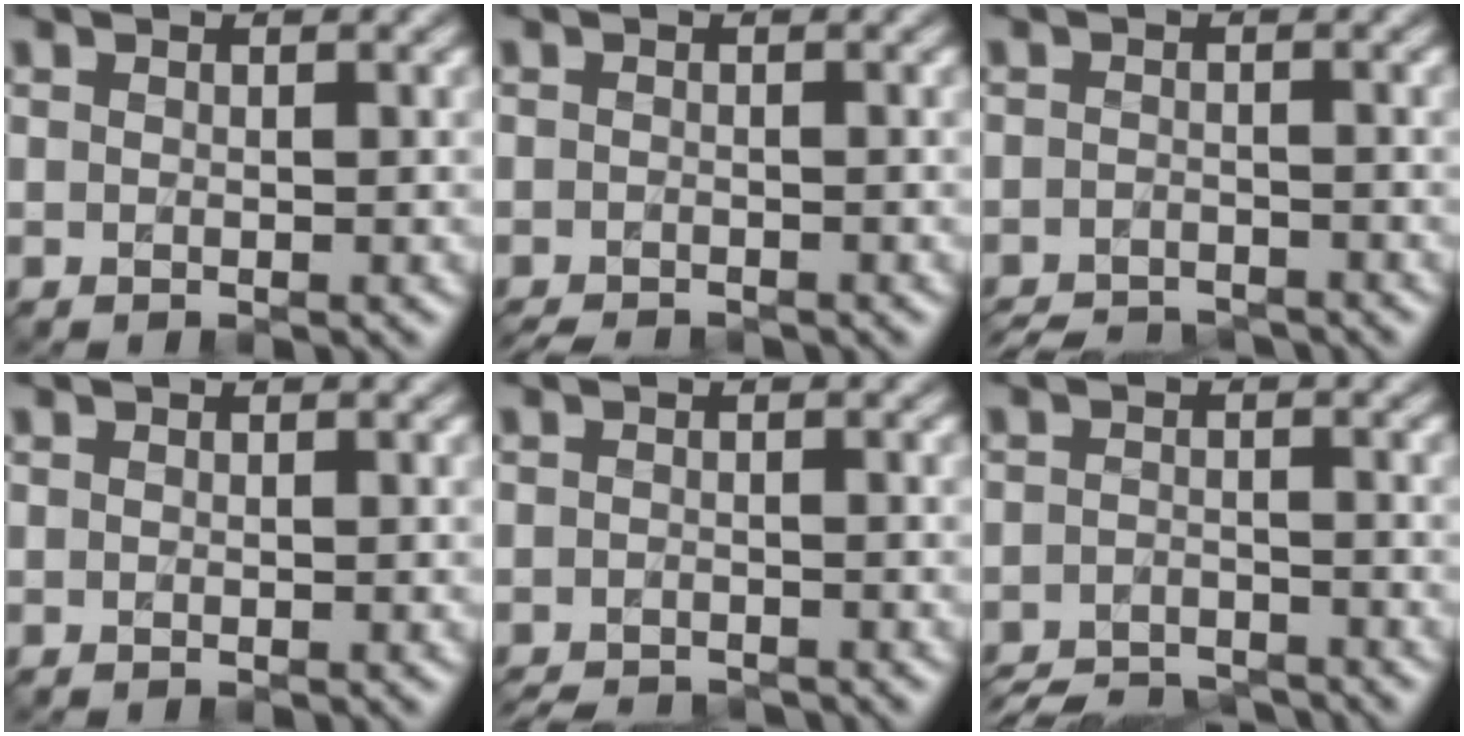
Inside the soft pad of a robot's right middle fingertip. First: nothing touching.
{"total": 2.1, "force": [-2.0, 0.2, 0.6], "torque": [-0.008, -0.014, -0.034]}
{"total": 4.5, "force": [-4.4, 0.6, 0.8], "torque": [-0.015, -0.009, -0.072]}
{"total": 0.0}
{"total": 3.2, "force": [-3.1, 0.3, 0.6], "torque": [-0.006, -0.014, -0.049]}
{"total": 5.5, "force": [-5.3, 1.0, 1.2], "torque": [-0.016, -0.013, -0.091]}